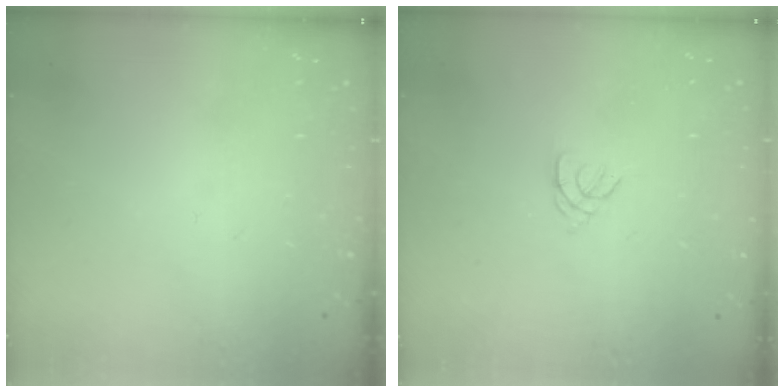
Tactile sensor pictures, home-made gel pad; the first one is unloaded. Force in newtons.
{"total": 1.1, "press": 1.0, "slide": 0.3}